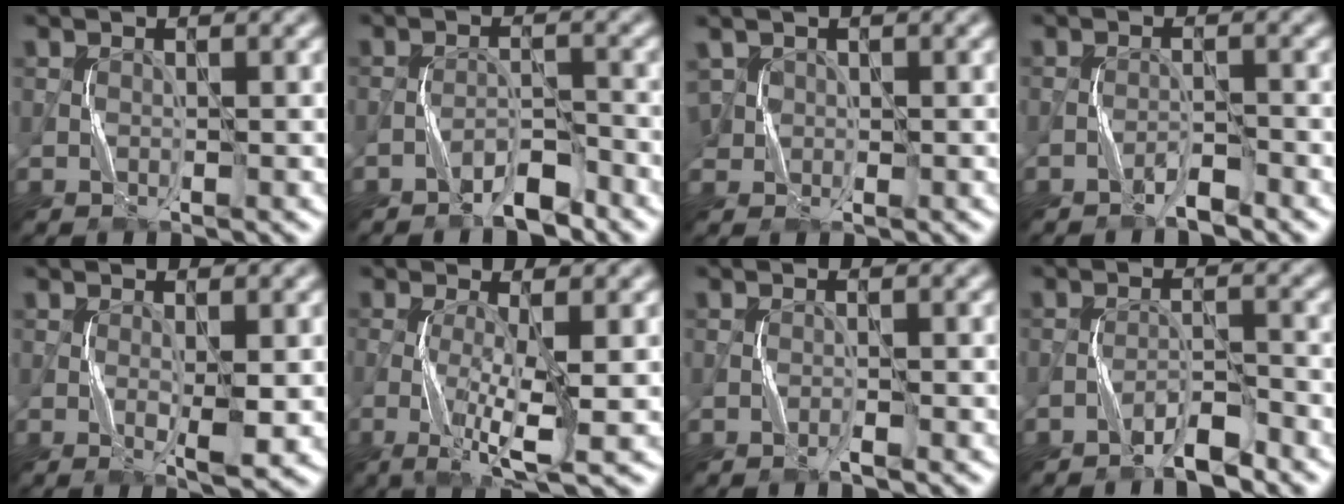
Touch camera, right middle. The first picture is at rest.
{"total": 2.8, "force": [-2.3, 0.7, 1.4], "torque": [-0.022, 0.010, -0.043]}
{"total": 1.8, "force": [0.7, 1.5, 0.7], "torque": [-0.021, 0.004, 0.016]}
{"total": 1.6, "force": [-1.4, 0.1, 0.7], "torque": [-0.012, 0.007, -0.028]}
{"total": 2.6, "force": [-0.3, 0.4, 2.6], "torque": [-0.046, -0.007, -0.003]}
{"total": 4.8, "force": [-0.9, 0.9, 4.6], "torque": [-0.098, -0.008, -0.017]}
{"total": 0.8, "force": [-0.6, 0.0, 0.5], "torque": [-0.011, 0.004, -0.013]}
{"total": 2.8, "force": [-2.4, 0.3, 1.5], "torque": [-0.026, 0.009, -0.046]}